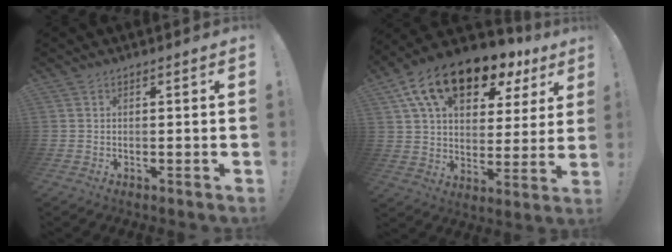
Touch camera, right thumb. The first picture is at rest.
{"total": 18.3, "force": [11.7, 9.1, 10.7], "torque": [-0.179, -0.067, 0.208]}